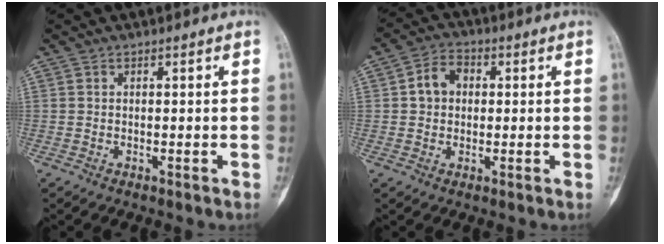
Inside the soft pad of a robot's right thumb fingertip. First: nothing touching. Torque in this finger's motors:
{"motor_torque": [0.21, 0.21, 0.11, -0.11, 0.10]}